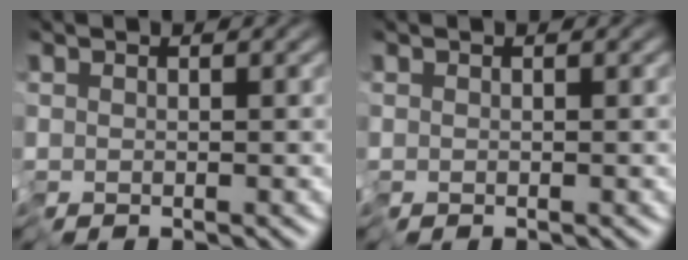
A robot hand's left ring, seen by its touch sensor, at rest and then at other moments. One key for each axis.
{"total": 0.0}